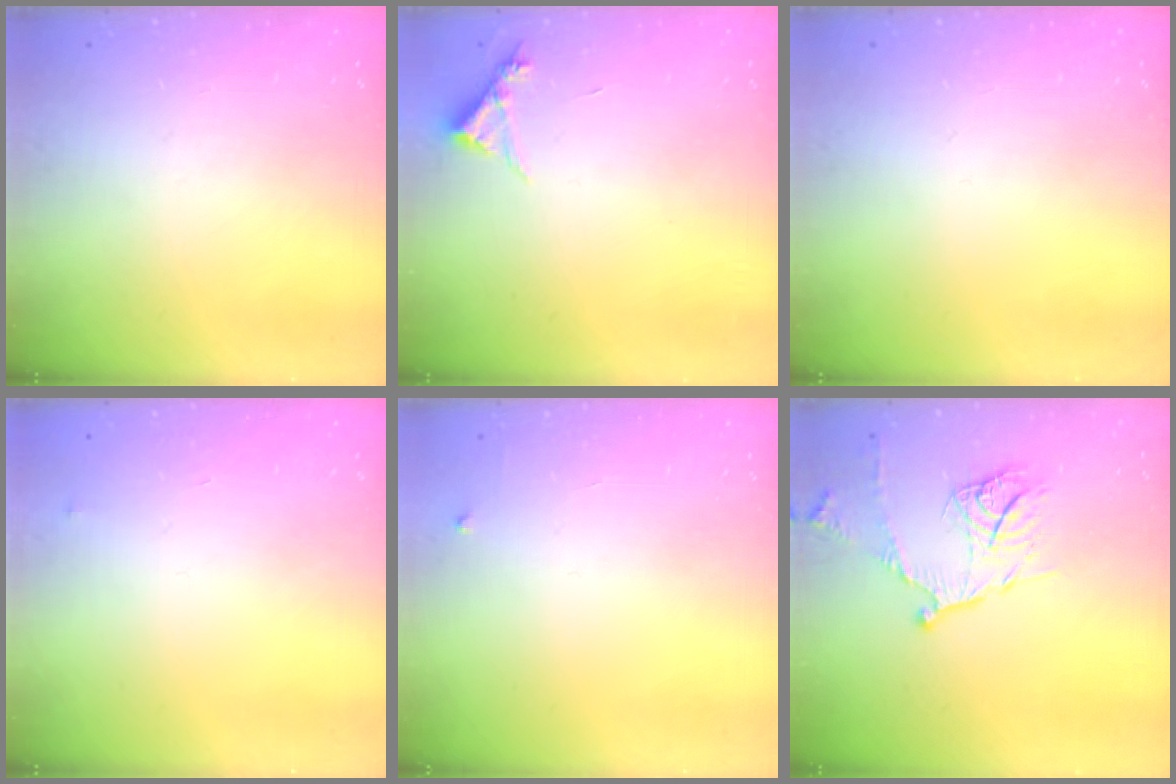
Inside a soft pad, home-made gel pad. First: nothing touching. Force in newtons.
{"total": 4.3, "press": 4.2, "slide": 0.4}
{"total": 0.0}
{"total": 2.5, "press": 2.5, "slide": 0.4}
{"total": 2.3, "press": 2.3, "slide": 0.3}
{"total": 12.4, "press": 12.4, "slide": 1.0}